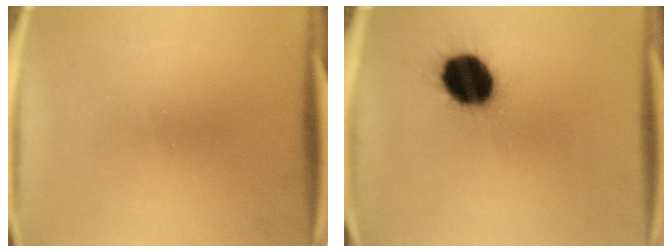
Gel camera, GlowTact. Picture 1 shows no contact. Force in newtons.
{"total": 14.7}